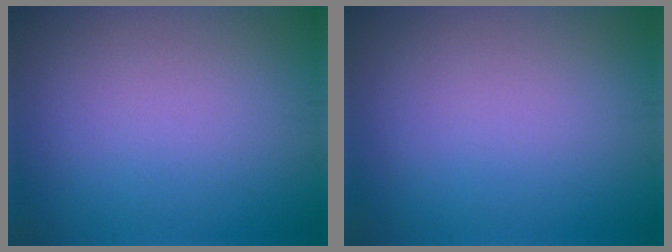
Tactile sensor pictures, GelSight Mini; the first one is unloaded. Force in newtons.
{"total": 0.0}